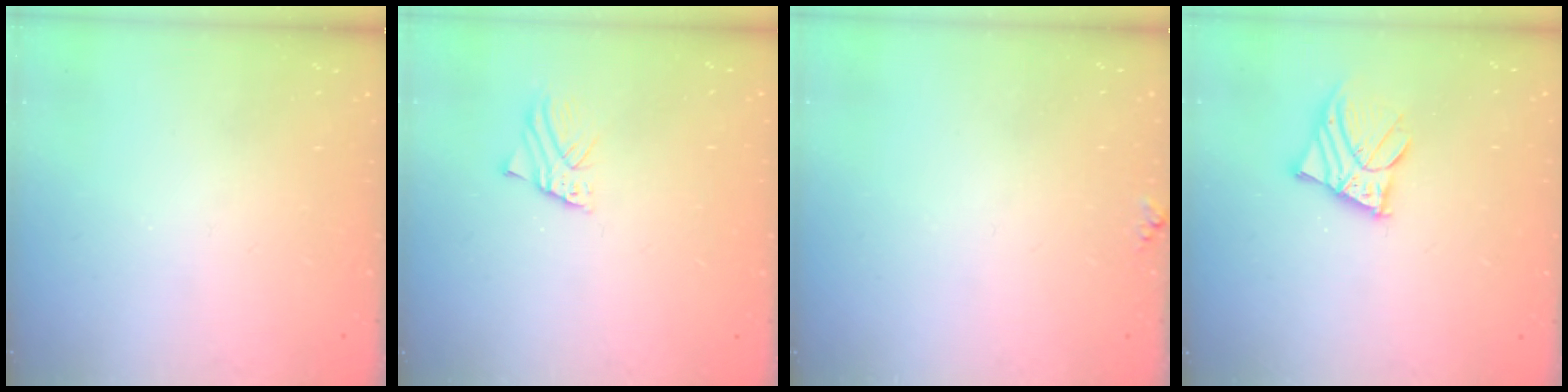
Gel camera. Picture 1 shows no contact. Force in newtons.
{"total": 1.8, "press": 1.8, "slide": 0.1}
{"total": 3.8, "press": 3.8, "slide": 0.4}
{"total": 7.6, "press": 7.5, "slide": 0.9}